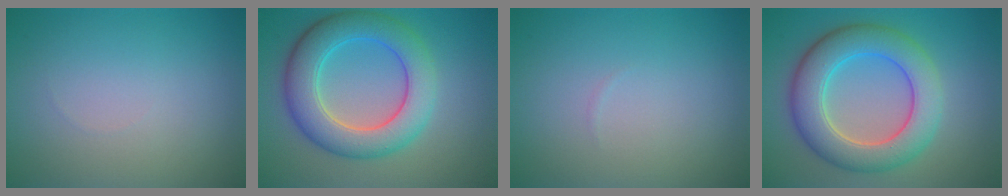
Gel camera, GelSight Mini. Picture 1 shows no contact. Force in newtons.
{"total": 7.3, "press": 7.3, "slide": 0.3}
{"total": 0.0}
{"total": 7.6, "press": 7.6, "slide": 0.5}